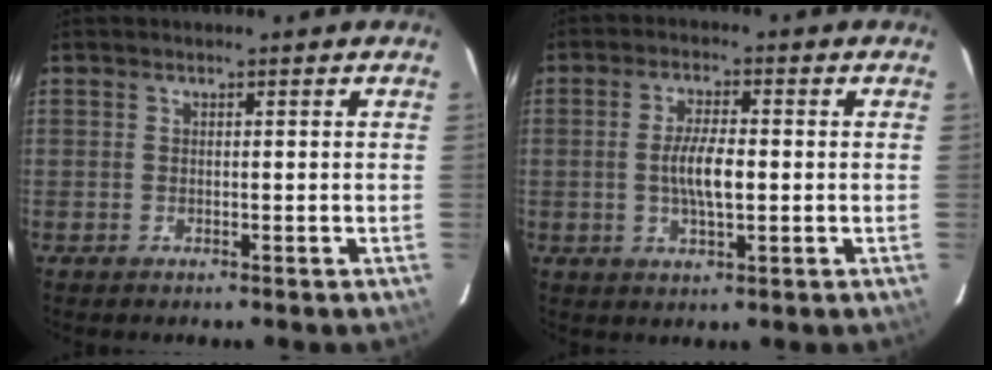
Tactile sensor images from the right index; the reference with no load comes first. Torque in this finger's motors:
{"motor_torque": [0.78, 0.19, 0.58, 0.13]}